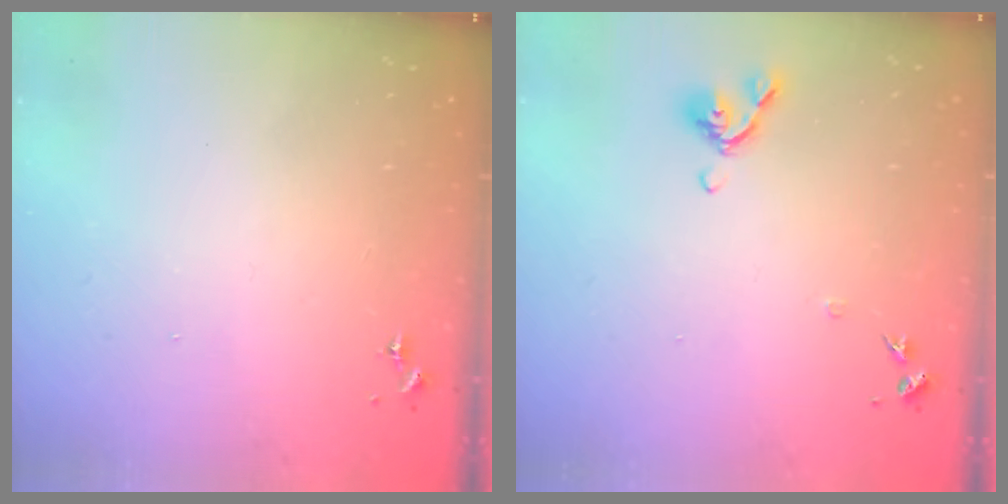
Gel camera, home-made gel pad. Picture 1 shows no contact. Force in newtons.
{"total": 7.9, "press": 7.8, "slide": 1.5}